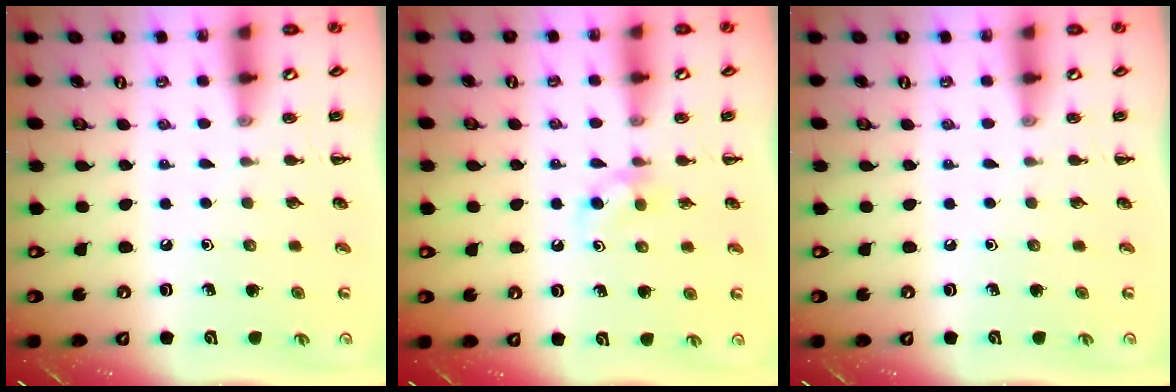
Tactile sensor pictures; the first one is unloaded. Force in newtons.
{"total": 3.3, "press": 2.9, "slide": 1.4}
{"total": 0.0}